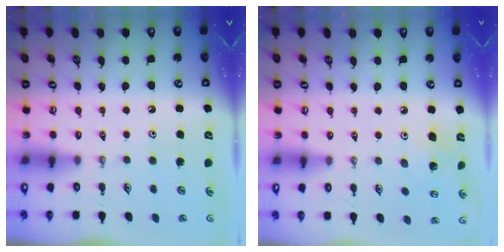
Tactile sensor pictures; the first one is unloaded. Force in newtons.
{"total": 5.1, "press": 4.8, "slide": 1.7}